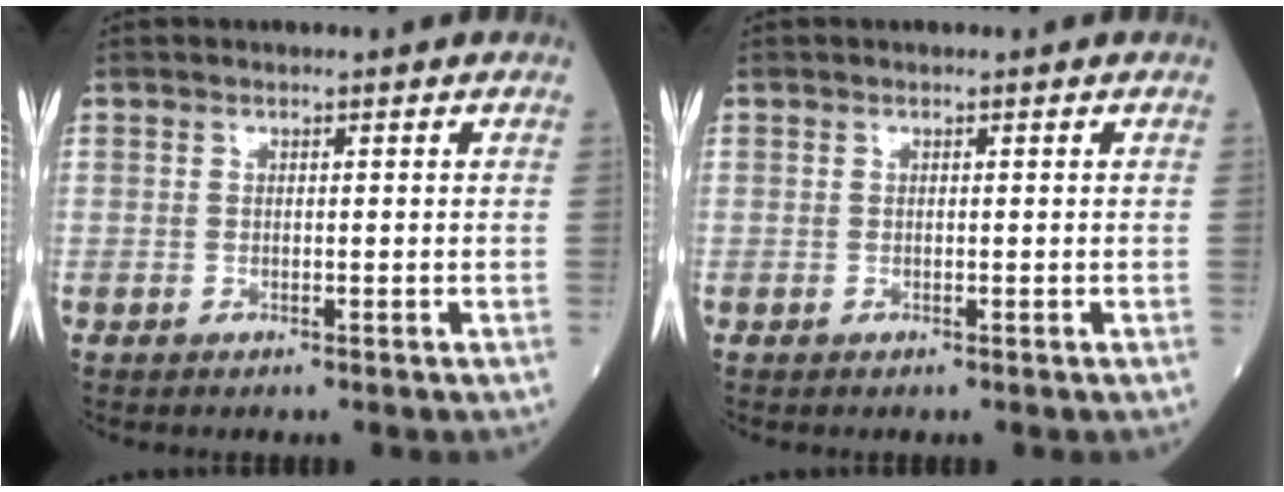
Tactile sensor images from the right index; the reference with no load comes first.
{"total": 0.0}